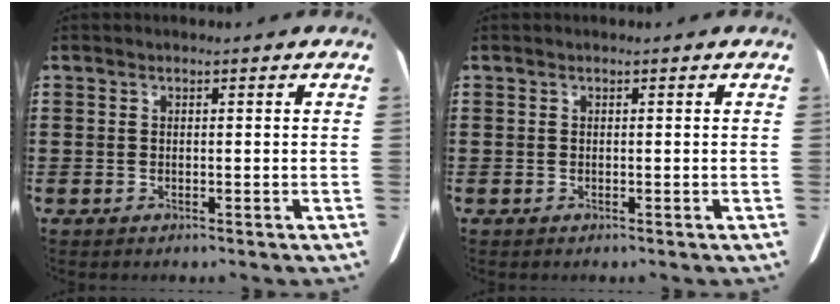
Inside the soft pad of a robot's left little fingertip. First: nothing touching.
{"total": 0.0}